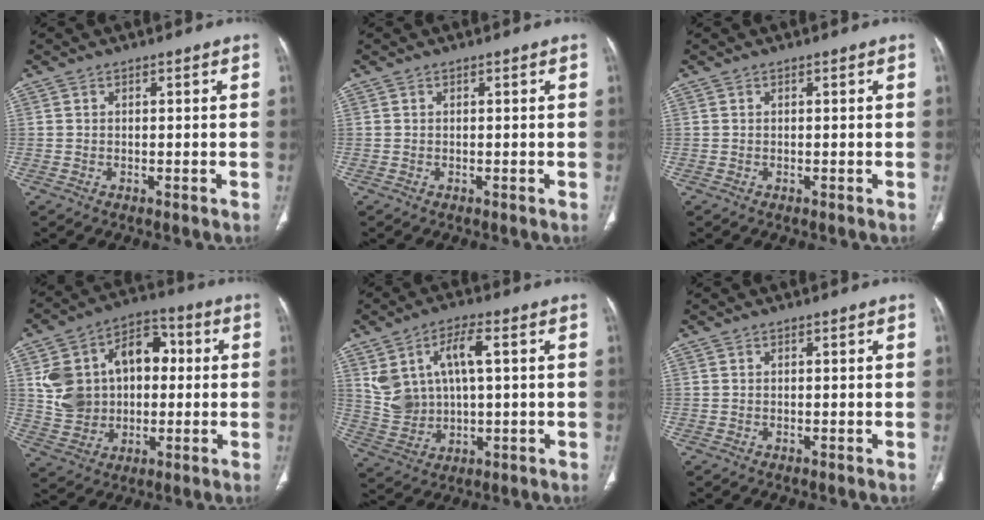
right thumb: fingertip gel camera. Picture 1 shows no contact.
{"total": 0.0}
{"total": 0.0}
{"total": 17.4, "force": [2.0, 13.4, 10.9], "torque": [-0.146, 0.036, 0.040]}
{"total": 11.2, "force": [3.2, 5.8, 9.0], "torque": [-0.160, 0.006, 0.070]}
{"total": 0.0}